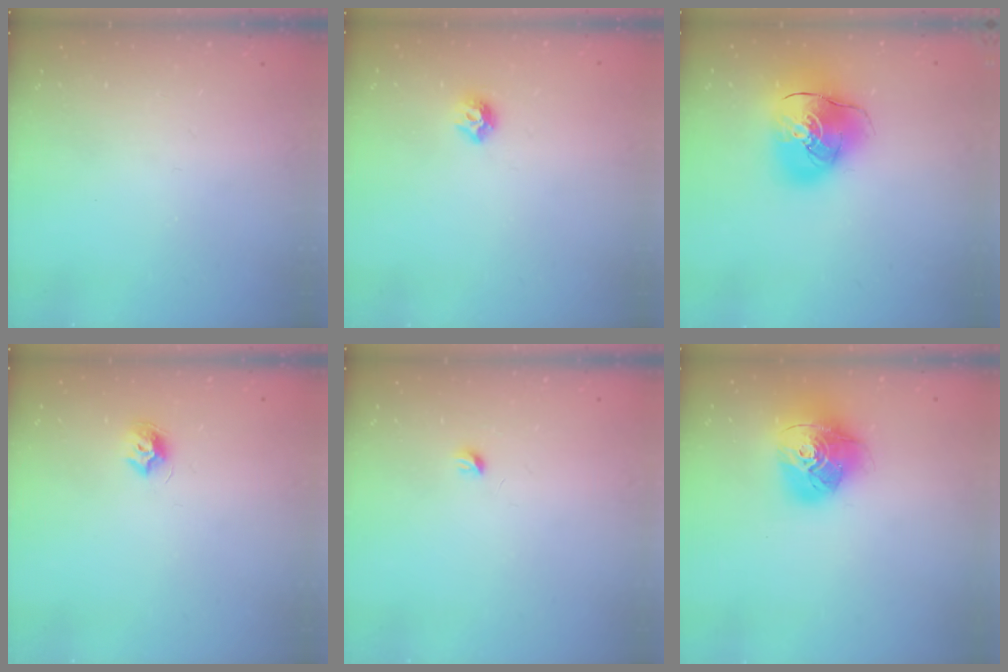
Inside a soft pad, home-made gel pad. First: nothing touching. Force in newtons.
{"total": 6.1, "press": 6.0, "slide": 0.9}
{"total": 15.9, "press": 15.6, "slide": 2.7}
{"total": 7.1, "press": 7.1, "slide": 0.5}
{"total": 3.2, "press": 3.1, "slide": 0.5}
{"total": 17.1, "press": 17.0, "slide": 2.2}